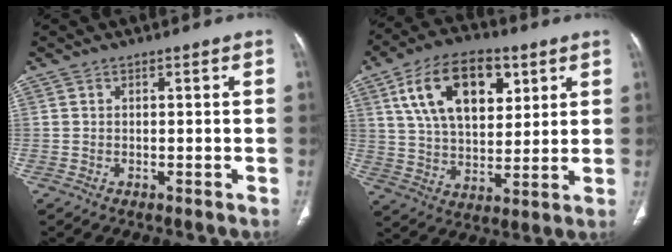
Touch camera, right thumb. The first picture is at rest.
{"total": 18.0, "force": [7.3, 10.3, 12.8], "torque": [-0.182, -0.016, 0.130]}